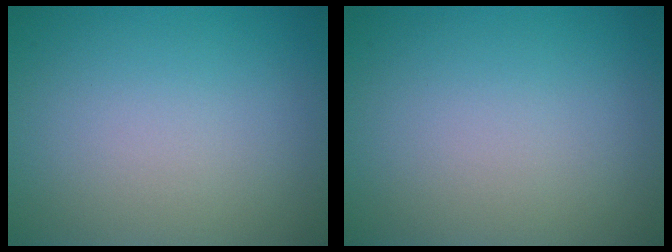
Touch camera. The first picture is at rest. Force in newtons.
{"total": 0.0}